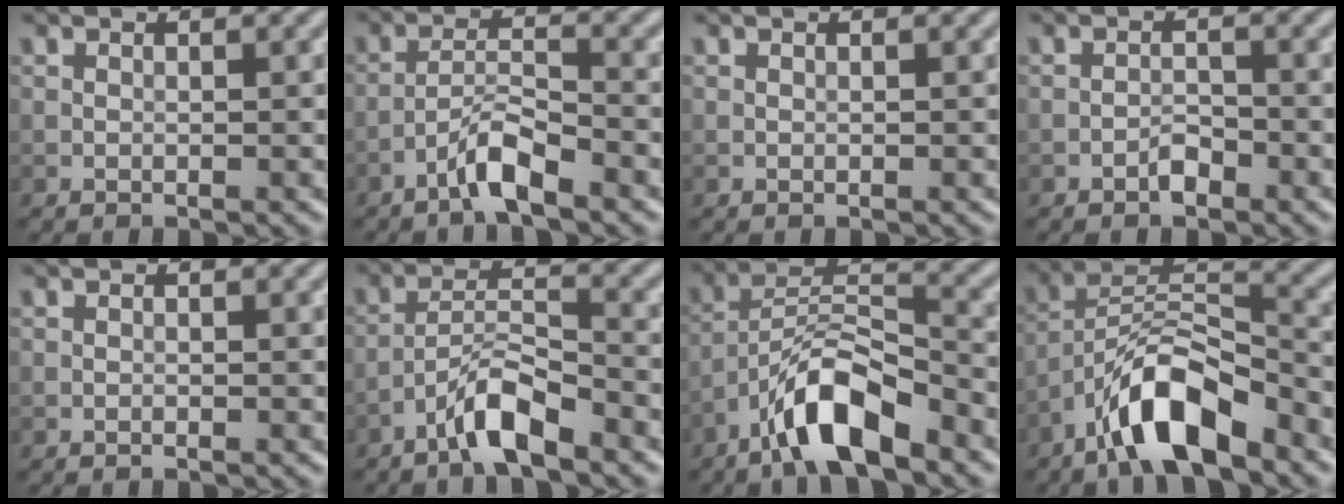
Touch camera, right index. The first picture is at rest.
{"total": 3.5, "force": [-2.5, 0.5, 2.4], "torque": [-0.043, 0.013, -0.053]}
{"total": 0.0}
{"total": 1.4, "force": [-1.0, 0.6, 0.7], "torque": [-0.009, 0.004, -0.020]}
{"total": 0.0}
{"total": 4.5, "force": [-3.2, 0.9, 3.0], "torque": [-0.055, 0.013, -0.066]}
{"total": 7.6, "force": [-4.9, 2.2, 5.3], "torque": [-0.095, 0.011, -0.093]}
{"total": 8.3, "force": [-5.4, 2.6, 5.7], "torque": [-0.098, 0.012, -0.101]}